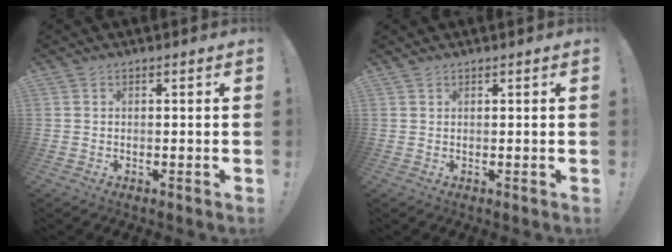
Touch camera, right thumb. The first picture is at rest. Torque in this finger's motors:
{"motor_torque": [-0.33, -0.42, -0.12, 0.30, -0.01]}